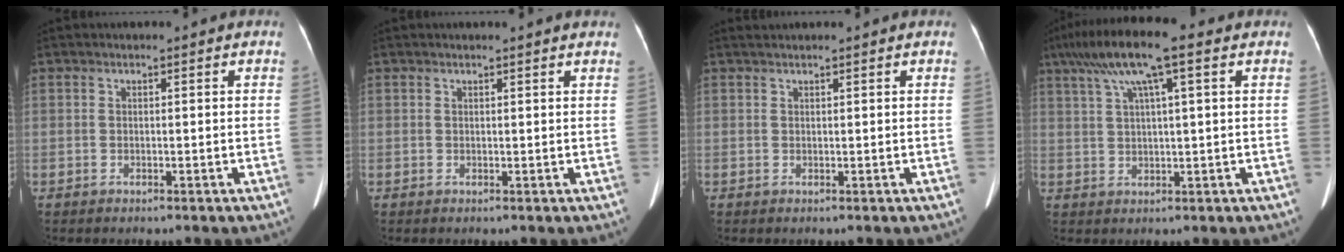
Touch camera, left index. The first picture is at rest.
{"total": 2.4, "force": [2.2, -0.2, 0.7], "torque": [-0.016, 0.005, 0.017]}
{"total": 1.2, "force": [1.1, 0.0, 0.3], "torque": [-0.007, 0.027, 0.025]}
{"total": 9.7, "force": [5.0, 0.8, 8.3], "torque": [-0.158, 0.034, 0.083]}